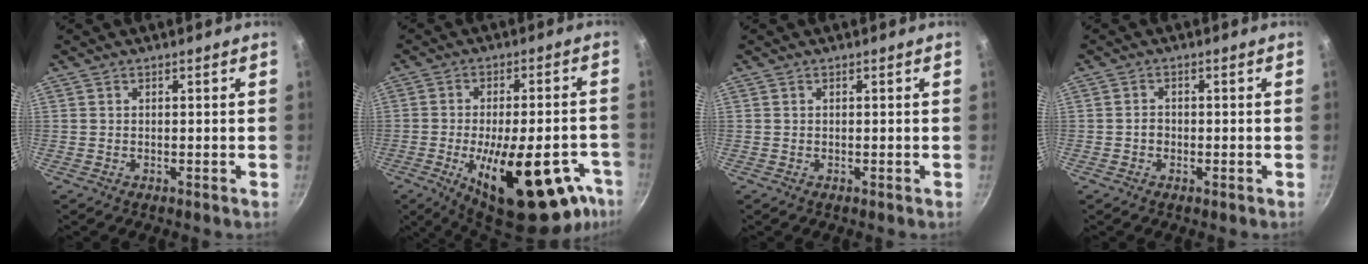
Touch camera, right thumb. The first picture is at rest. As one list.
[{"total": 25.6, "force": [-10.8, 10.4, 20.8], "torque": [-0.251, 0.017, -0.145]}, {"total": 0.0}, {"total": 1.6, "force": [-0.5, 1.3, 0.8], "torque": [-0.009, 0.010, -0.009]}]